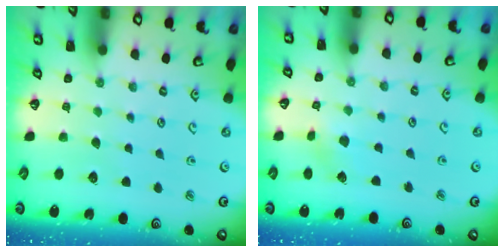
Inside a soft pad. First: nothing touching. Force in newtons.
{"total": 2.9, "press": 2.9, "slide": 0.7}